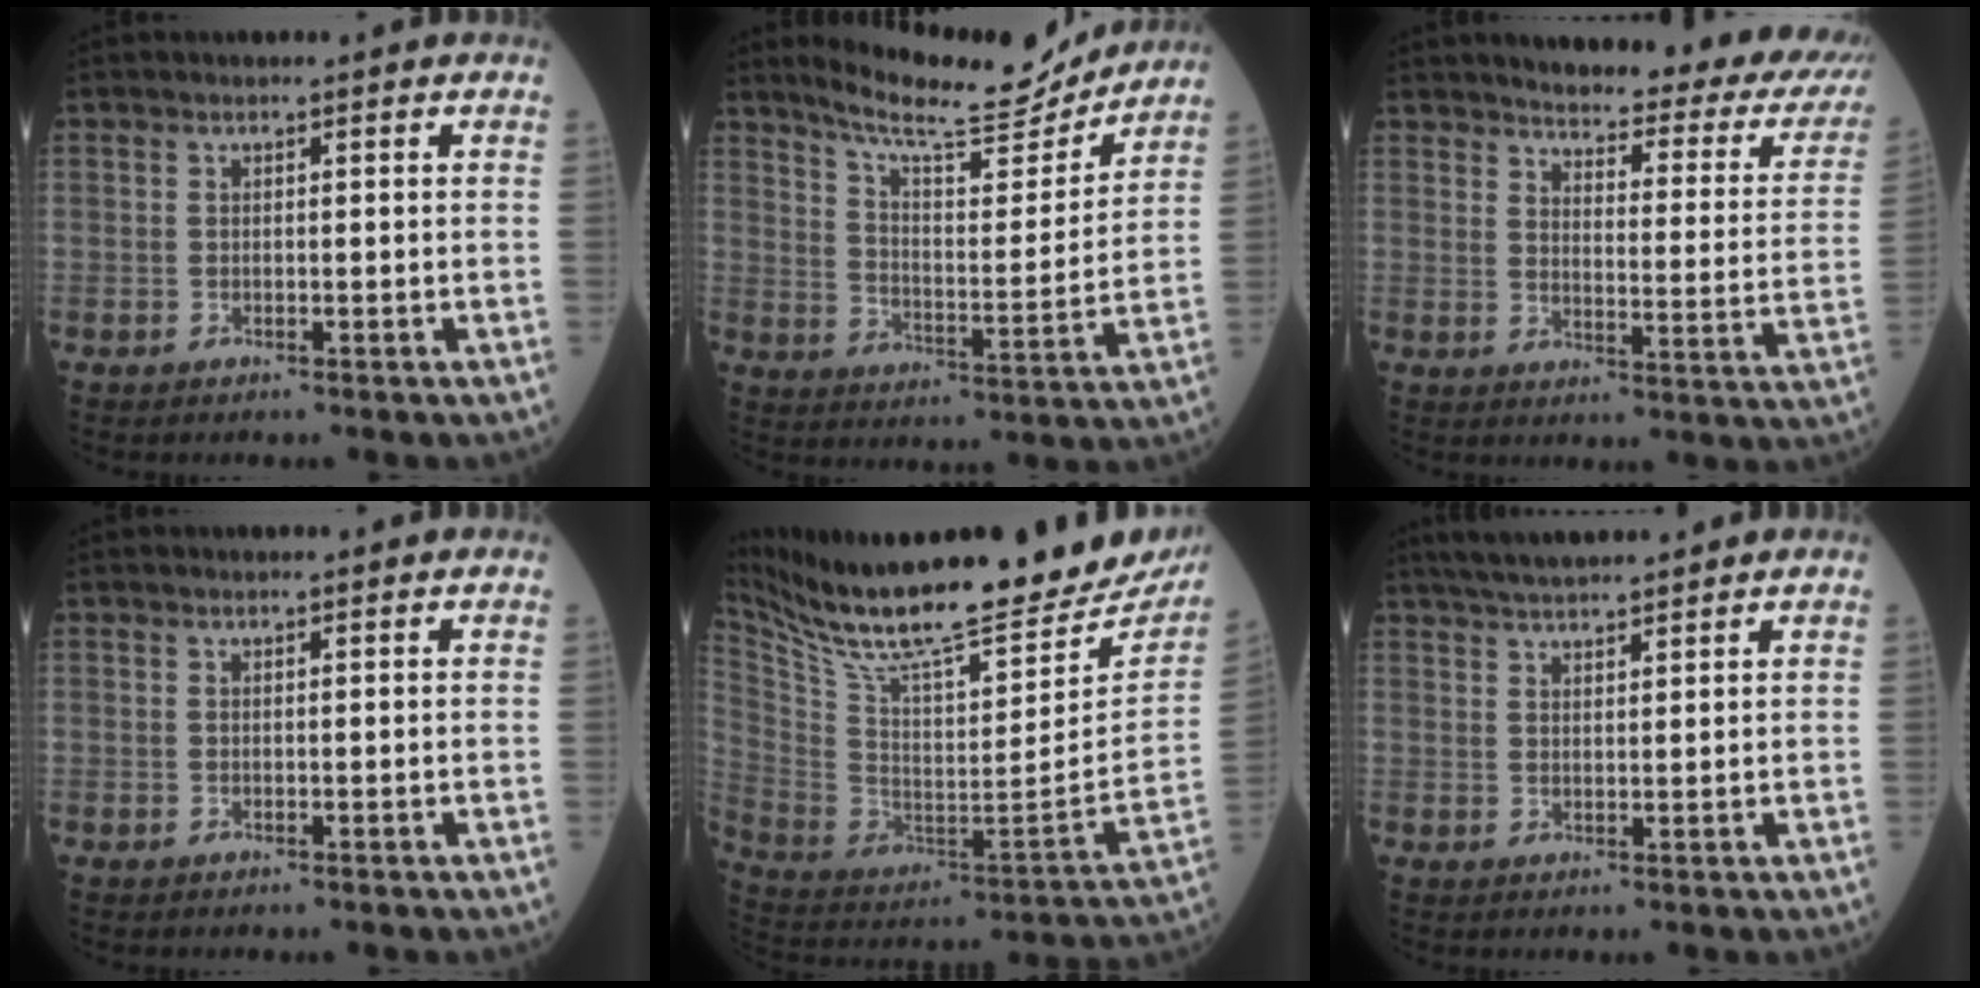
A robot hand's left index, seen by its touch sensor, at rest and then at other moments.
{"total": 14.2, "force": [13.4, 1.7, 4.4], "torque": [-0.076, -0.012, 0.204]}
{"total": 22.3, "force": [19.9, 3.8, 9.3], "torque": [-0.100, -0.076, 0.217]}
{"total": 2.3, "force": [2.2, 0.1, 0.7], "torque": [-0.009, 0.014, 0.025]}
{"total": 31.7, "force": [27.0, 5.9, 15.6], "torque": [-0.283, -0.076, 0.390]}
{"total": 8.2, "force": [7.3, 0.6, 3.5], "torque": [-0.061, 0.032, 0.118]}